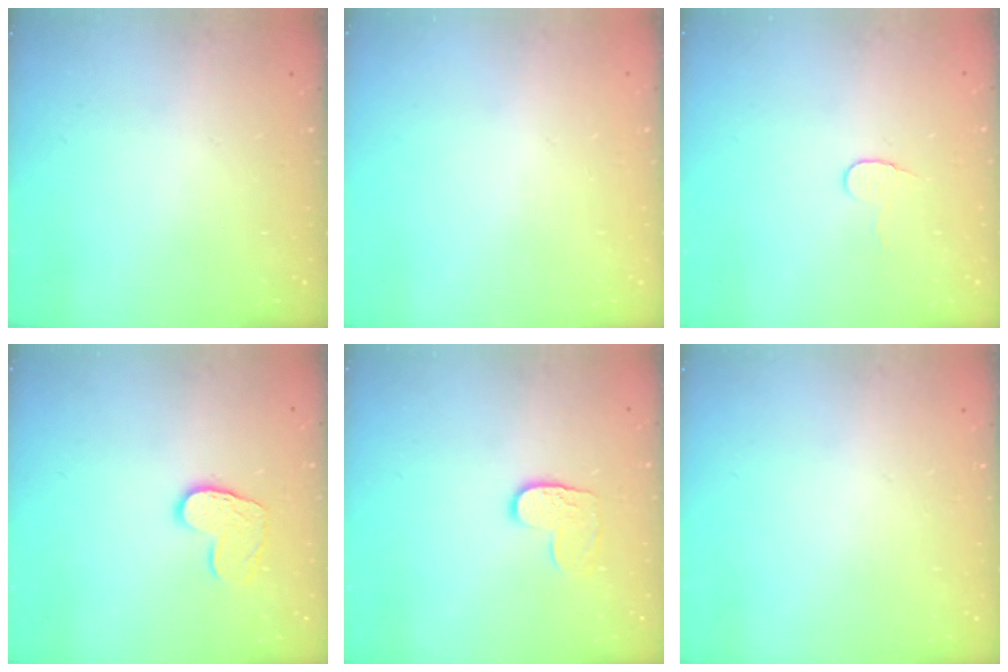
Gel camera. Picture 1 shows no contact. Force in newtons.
{"total": 0.6, "press": 0.6, "slide": 0.2}
{"total": 5.6, "press": 5.6, "slide": 0.5}
{"total": 9.5, "press": 9.5, "slide": 0.7}
{"total": 6.6, "press": 6.6, "slide": 0.3}
{"total": 0.0}